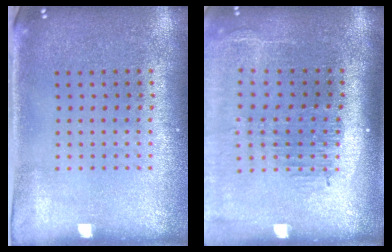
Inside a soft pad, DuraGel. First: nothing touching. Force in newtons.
{"total": 2.4, "press": 1.9, "slide": 1.4}